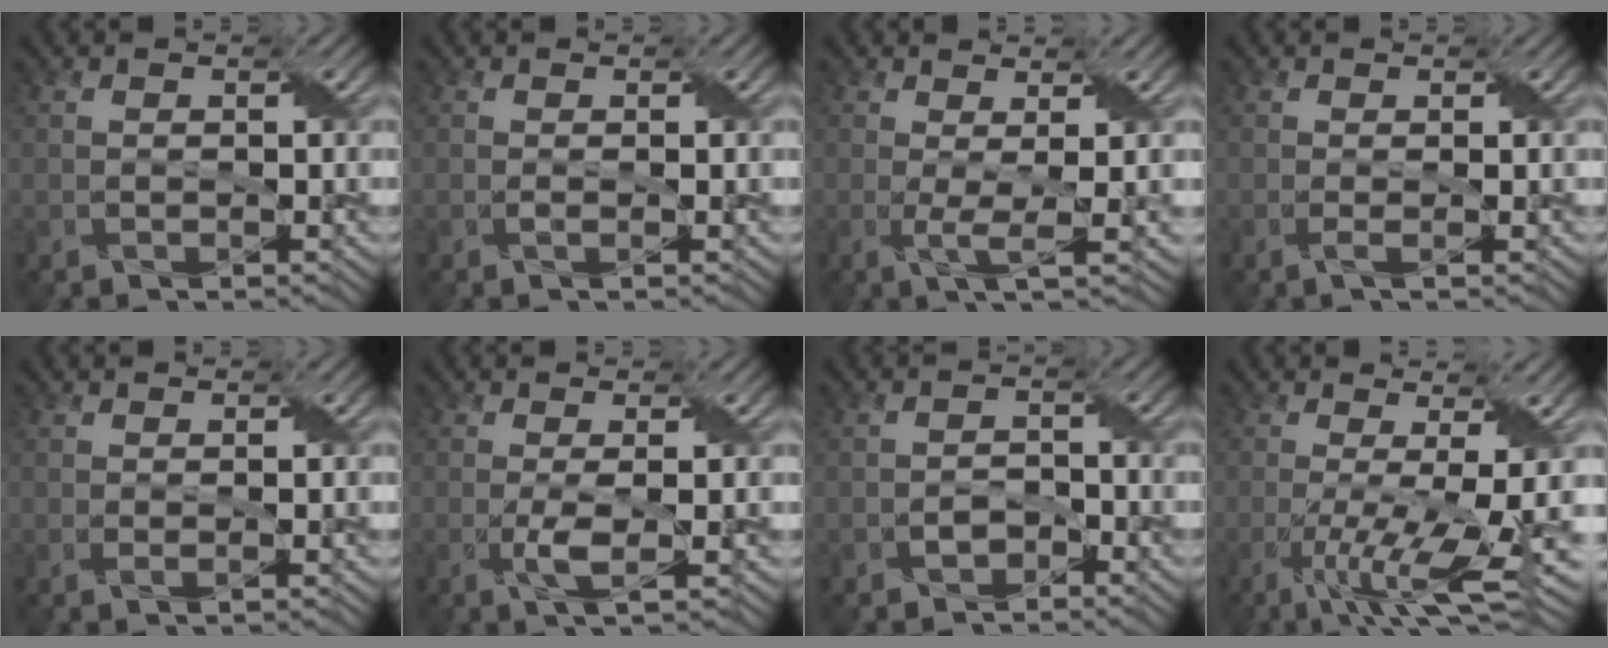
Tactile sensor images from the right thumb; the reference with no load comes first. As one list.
[{"total": 0.5, "force": [0.0, 0.1, 0.5], "torque": [-0.010, 0.000, -0.002]}, {"total": 3.1, "force": [0.3, 0.6, 3.0], "torque": [-0.059, -0.001, 0.004]}, {"total": 1.1, "force": [0.0, 0.3, 1.1], "torque": [-0.023, -0.001, -0.005]}, {"total": 0.7, "force": [0.2, 0.2, 0.6], "torque": [-0.012, 0.002, 0.000]}, {"total": 2.4, "force": [-0.3, 0.4, 2.4], "torque": [-0.049, -0.001, -0.009]}, {"total": 1.6, "force": [-1.2, 1.0, 0.4], "torque": [-0.007, 0.004, -0.024]}, {"total": 9.8, "force": [-2.6, 2.2, 9.2], "torque": [-0.157, -0.007, -0.033]}]